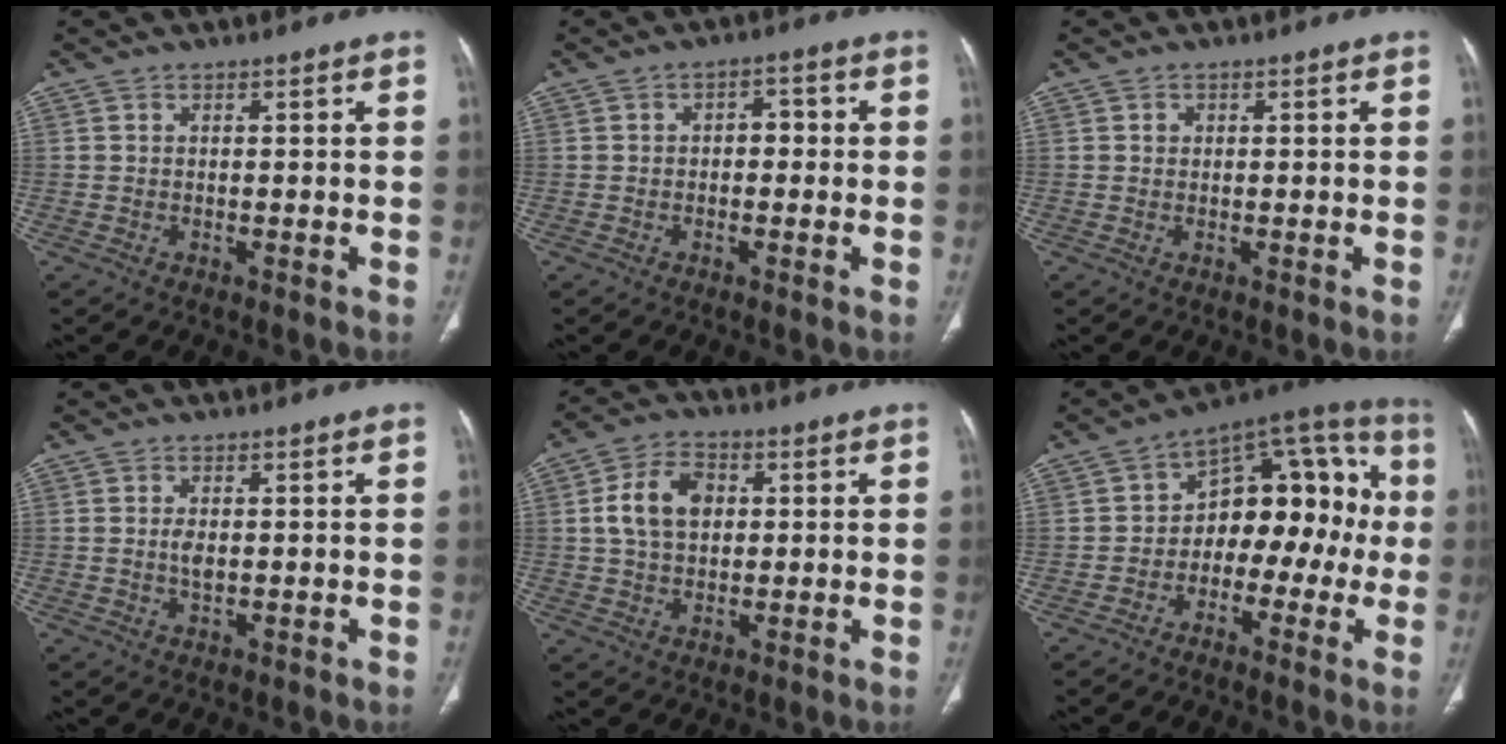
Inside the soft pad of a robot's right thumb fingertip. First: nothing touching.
{"total": 3.3, "force": [-0.1, 2.2, 2.4], "torque": [-0.017, 0.014, -0.008]}
{"total": 0.8, "force": [0.2, 0.8, 0.2], "torque": [0.001, 0.001, 0.004]}
{"total": 2.3, "force": [0.1, 1.2, 2.0], "torque": [-0.040, -0.003, 0.003]}
{"total": 9.6, "force": [1.7, 6.6, 6.8], "torque": [-0.112, 0.009, 0.029]}
{"total": 16.5, "force": [-1.5, 10.4, 12.6], "torque": [-0.110, 0.059, -0.037]}